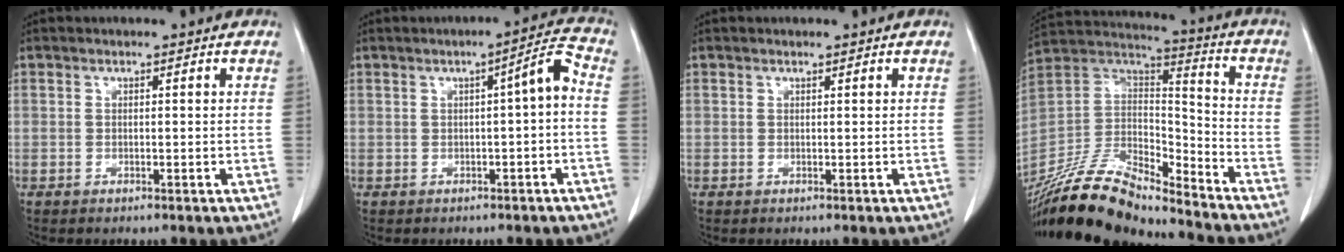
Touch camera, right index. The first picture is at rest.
{"total": 4.4, "force": [-0.4, 0.2, 4.4], "torque": [-0.060, 0.015, -0.007]}
{"total": 0.0}
{"total": 21.3, "force": [-19.0, 4.0, 8.6], "torque": [-0.183, 0.003, -0.341]}